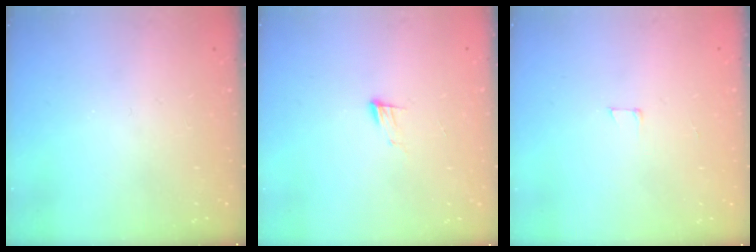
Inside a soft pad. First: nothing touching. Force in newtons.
{"total": 5.1, "press": 5.1, "slide": 0.5}
{"total": 3.0, "press": 3.0, "slide": 0.2}